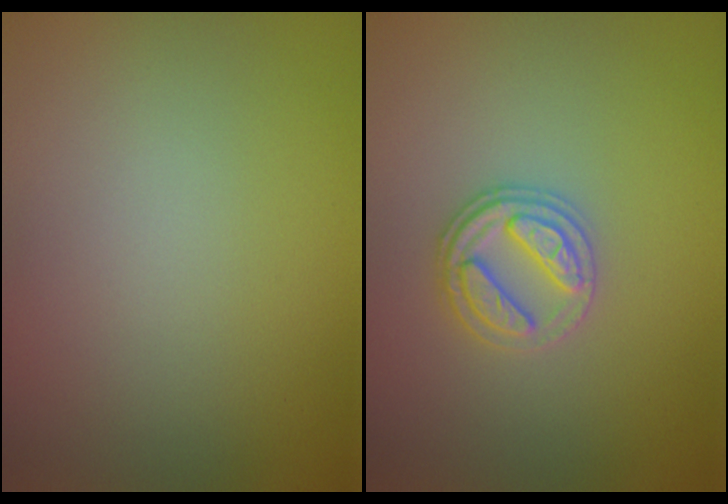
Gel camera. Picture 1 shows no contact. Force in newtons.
{"total": 2.6, "press": 2.6, "slide": 0.6}